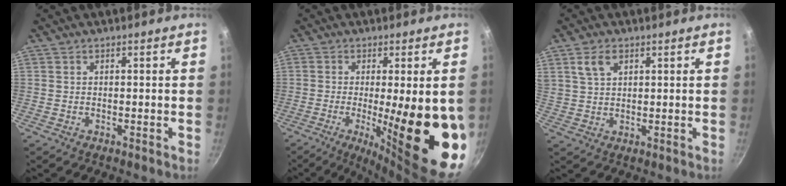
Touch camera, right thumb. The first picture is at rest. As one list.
[{"total": 20.5, "force": [-3.2, 5.7, 19.5], "torque": [-0.249, -0.025, -0.031]}, {"total": 4.7, "force": [2.4, 2.7, 3.0], "torque": [-0.048, 0.001, 0.049]}]